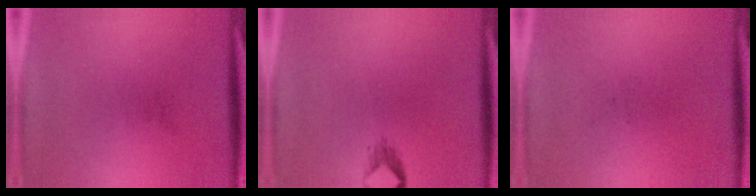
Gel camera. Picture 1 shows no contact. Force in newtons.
{"total": 1.1}
{"total": 0.0}